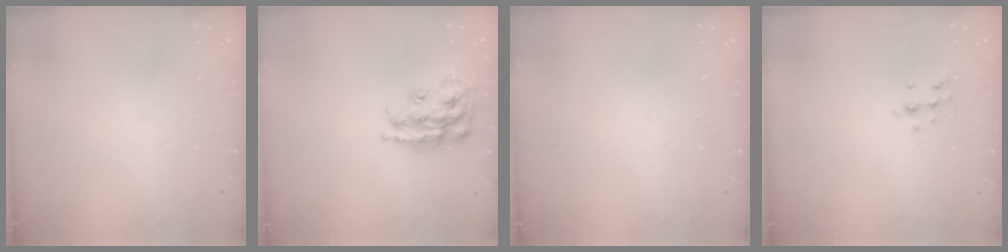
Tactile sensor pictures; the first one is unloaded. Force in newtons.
{"total": 17.9, "press": 17.8, "slide": 1.1}
{"total": 0.0}
{"total": 5.1, "press": 4.9, "slide": 1.1}